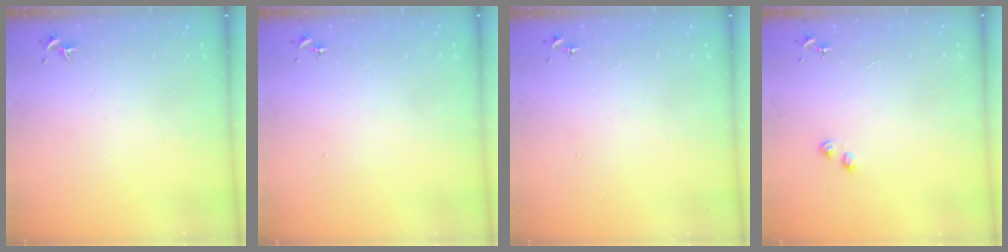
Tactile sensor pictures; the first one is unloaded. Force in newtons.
{"total": 0.0}
{"total": 0.0}
{"total": 3.2, "press": 3.2, "slide": 0.4}